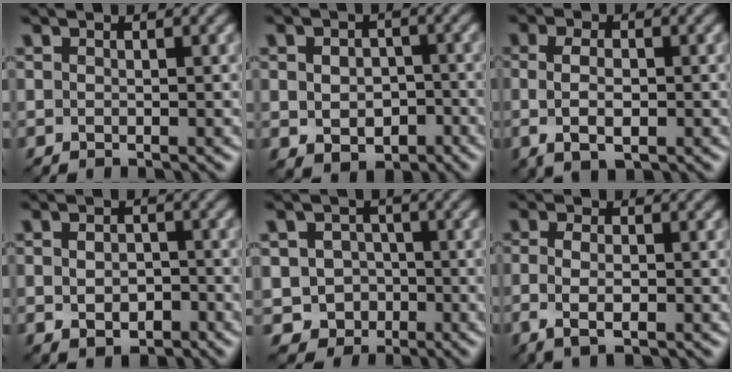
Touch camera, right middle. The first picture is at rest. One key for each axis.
{"total": 4.3, "fx": -1.1, "fy": 3.3, "fz": 2.6, "tx": -0.034, "ty": -0.009, "tz": -0.013}
{"total": 3.2, "fx": -0.4, "fy": 1.6, "fz": 2.7, "tx": -0.063, "ty": -0.004, "tz": -0.001}
{"total": 3.0, "fx": -1.0, "fy": 2.1, "fz": 1.9, "tx": -0.020, "ty": -0.002, "tz": -0.017}
{"total": 3.6, "fx": -1.2, "fy": 3.3, "fz": 0.6, "tx": 0.010, "ty": 0.003, "tz": -0.031}
{"total": 2.7, "fx": -0.8, "fy": 1.2, "fz": 2.3, "tx": -0.061, "ty": -0.004, "tz": -0.010}